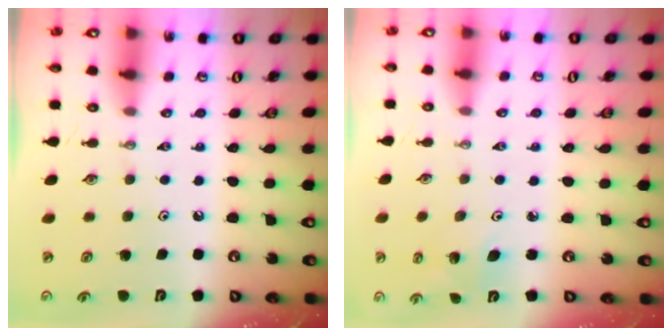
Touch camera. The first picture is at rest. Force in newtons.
{"total": 3.1, "press": 2.1, "slide": 2.3}